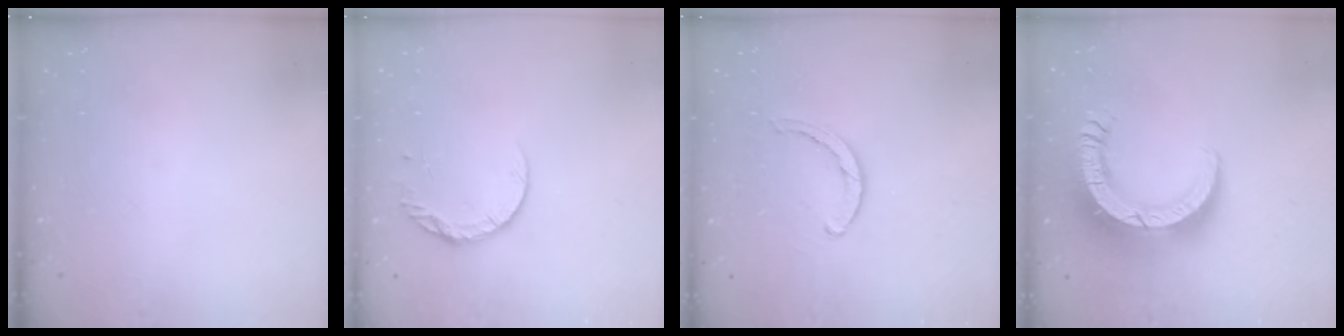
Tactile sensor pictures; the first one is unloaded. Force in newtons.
{"total": 7.9, "press": 7.8, "slide": 0.9}
{"total": 2.8, "press": 2.8, "slide": 0.2}
{"total": 15.0, "press": 14.9, "slide": 1.6}